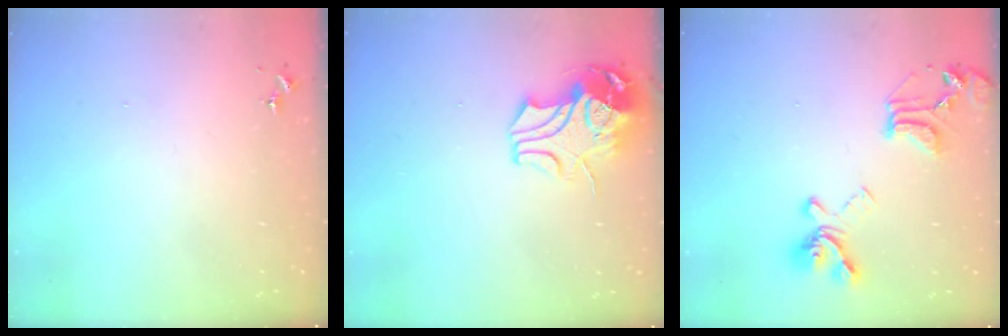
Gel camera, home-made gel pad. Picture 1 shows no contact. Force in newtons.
{"total": 11.6, "press": 11.5, "slide": 1.5}
{"total": 18.9, "press": 18.8, "slide": 1.9}